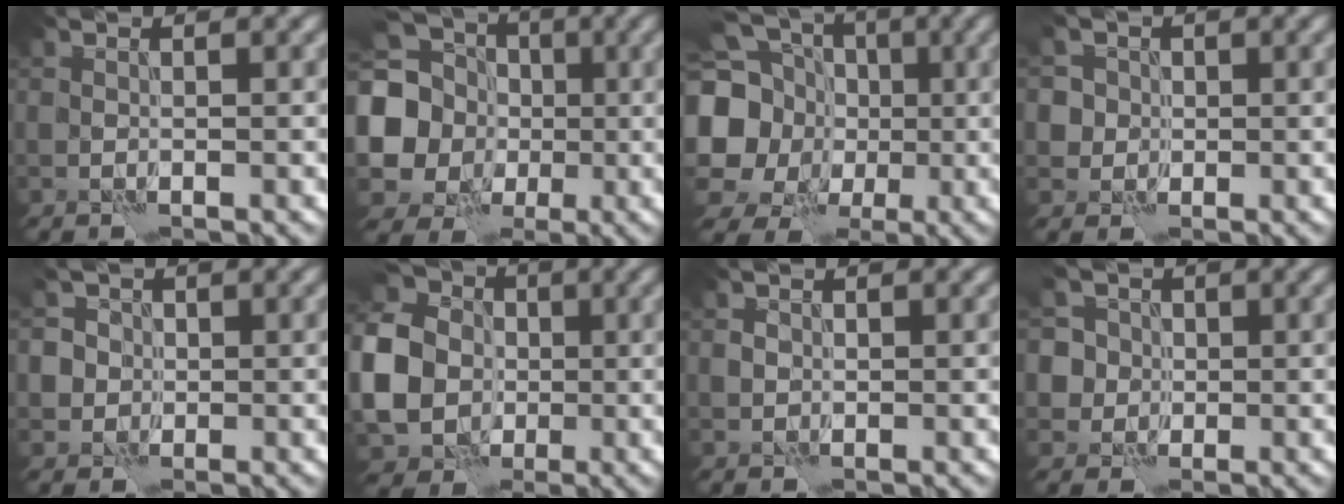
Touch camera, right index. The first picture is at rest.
{"total": 14.8, "force": [0.8, 13.7, 5.5], "torque": [-0.164, 0.020, -0.021]}
{"total": 18.0, "force": [1.7, 16.6, 6.8], "torque": [-0.188, 0.019, -0.014]}
{"total": 4.7, "force": [1.5, 4.2, 1.5], "torque": [-0.019, 0.023, 0.005]}
{"total": 4.9, "force": [0.9, 4.6, 1.6], "torque": [-0.022, 0.029, -0.006]}
{"total": 14.3, "force": [-0.8, 12.7, 6.5], "torque": [-0.173, -0.006, -0.040]}
{"total": 0.8, "force": [0.0, 0.8, 0.2], "torque": [-0.003, 0.000, -0.001]}
{"total": 6.9, "force": [2.5, 6.0, 2.3], "torque": [-0.041, 0.025, 0.012]}